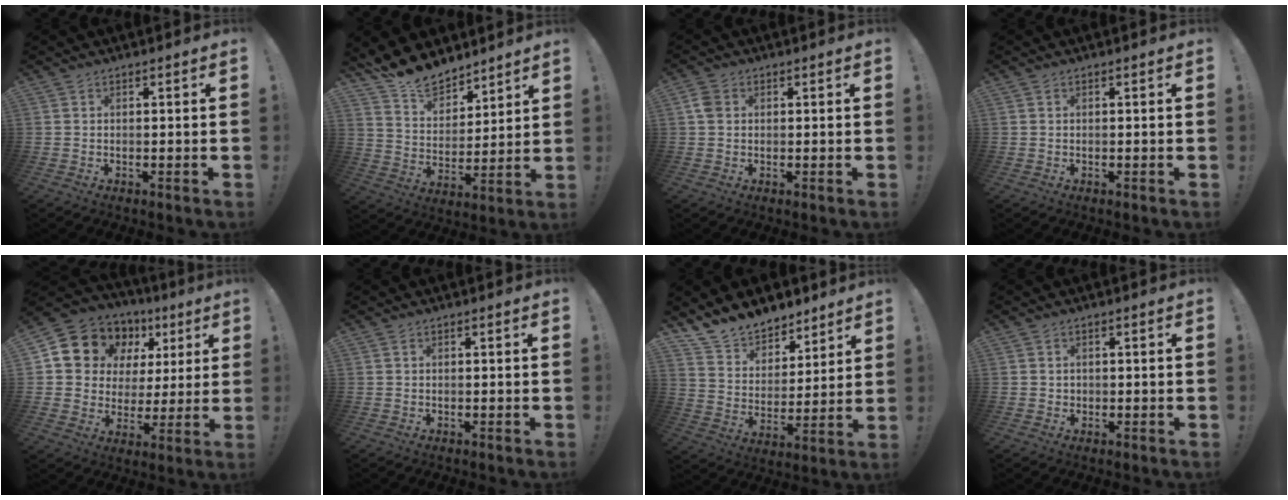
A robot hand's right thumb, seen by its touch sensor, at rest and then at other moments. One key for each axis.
{"total": 12.9, "fx": 11.9, "fy": 4.4, "fz": 2.3, "tx": -0.062, "ty": -0.101, "tz": 0.225}
{"total": 3.9, "fx": 1.0, "fy": 2.9, "fz": 2.5, "tx": -0.048, "ty": 0.005, "tz": 0.018}
{"total": 0.0}
{"total": 11.9, "fx": 6.8, "fy": 9.1, "fz": 3.5, "tx": -0.056, "ty": -0.052, "tz": 0.138}
{"total": 0.0}
{"total": 12.4, "fx": 11.0, "fy": 5.4, "fz": 1.6, "tx": -0.041, "ty": -0.096, "tz": 0.209}
{"total": 1.2, "fx": 0.2, "fy": 1.1, "fz": 0.1, "tx": 0.006, "ty": 0.001, "tz": 0.001}